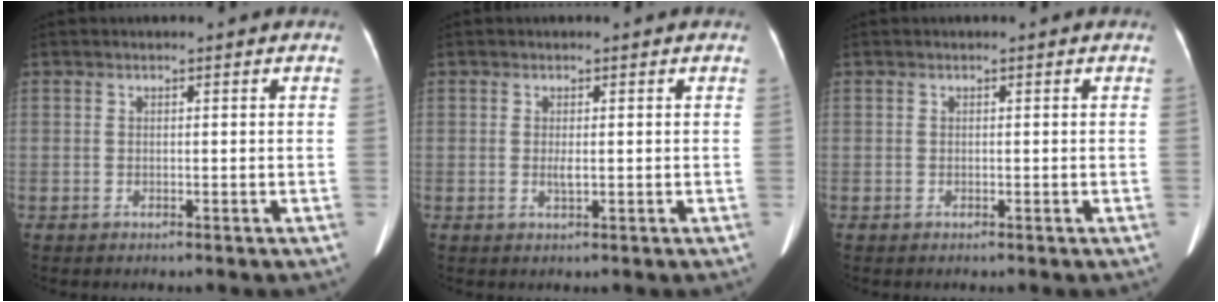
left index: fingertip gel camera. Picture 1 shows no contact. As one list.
[{"total": 1.2, "force": [0.0, 0.3, 1.1], "torque": [-0.023, -0.004, 0.002]}, {"total": 0.0}]